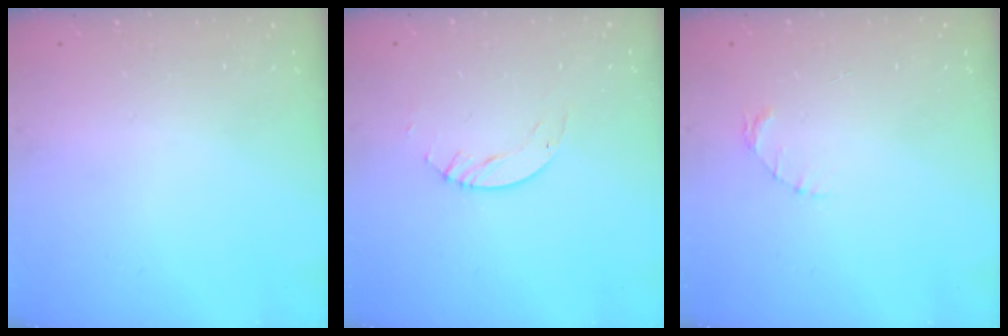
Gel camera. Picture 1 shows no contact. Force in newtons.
{"total": 4.5, "press": 4.5, "slide": 0.4}
{"total": 1.6, "press": 1.5, "slide": 0.3}